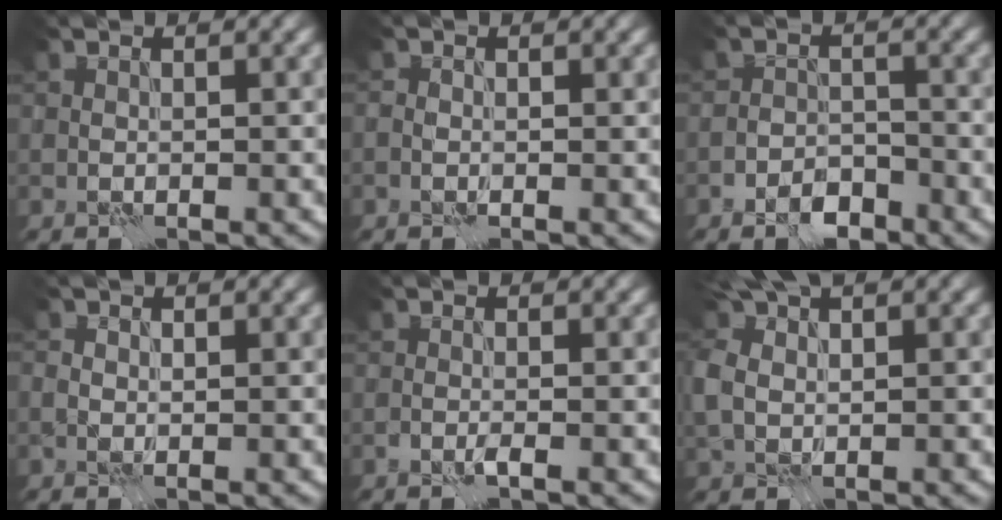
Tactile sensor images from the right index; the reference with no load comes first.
{"total": 0.5, "force": [-0.1, 0.3, 0.4], "torque": [-0.007, 0.000, -0.002]}
{"total": 2.8, "force": [-2.2, 1.2, 1.2], "torque": [-0.016, 0.004, -0.041]}
{"total": 0.6, "force": [0.1, 0.4, 0.4], "torque": [-0.009, -0.002, 0.002]}
{"total": 0.6, "force": [-0.4, -0.3, 0.4], "torque": [-0.012, 0.001, -0.008]}
{"total": 4.4, "force": [1.9, 2.6, 3.1], "torque": [-0.075, 0.010, 0.034]}